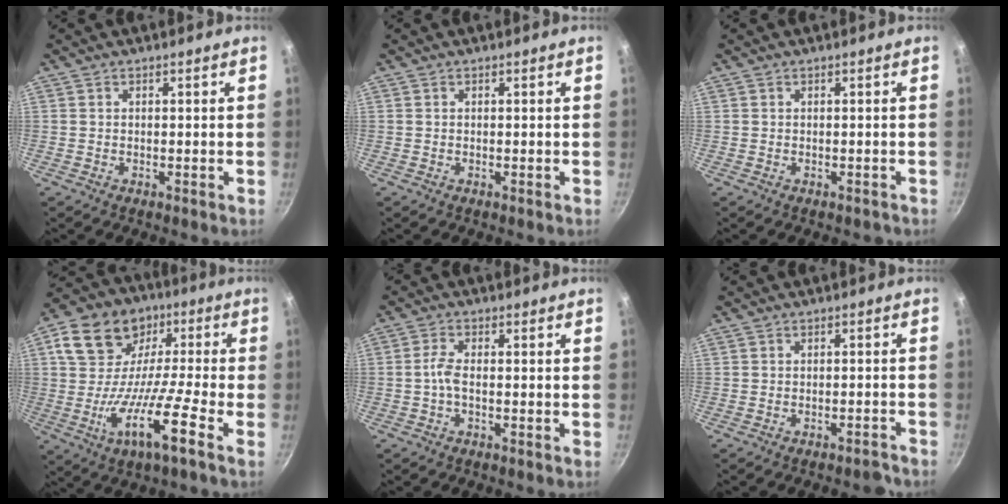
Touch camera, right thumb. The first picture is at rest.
{"total": 0.0}
{"total": 0.7, "force": [-0.5, 0.5, 0.2], "torque": [0.003, 0.010, 0.001]}
{"total": 16.3, "force": [-4.7, 7.9, 13.4], "torque": [-0.219, 0.037, -0.110]}
{"total": 2.8, "force": [-0.9, 0.8, 2.5], "torque": [-0.067, 0.008, -0.025]}
{"total": 2.7, "force": [-2.4, 0.8, 0.9], "torque": [-0.005, 0.038, -0.017]}